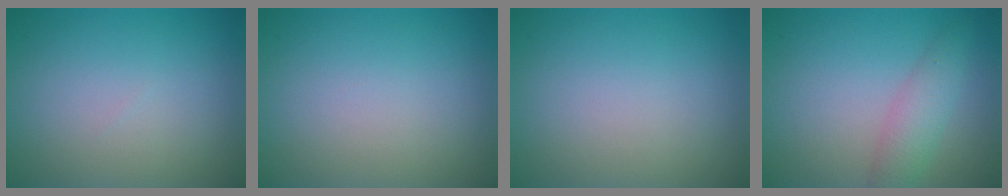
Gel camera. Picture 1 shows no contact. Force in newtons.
{"total": 0.0}
{"total": 0.0}
{"total": 2.8, "press": 2.8, "slide": 0.2}